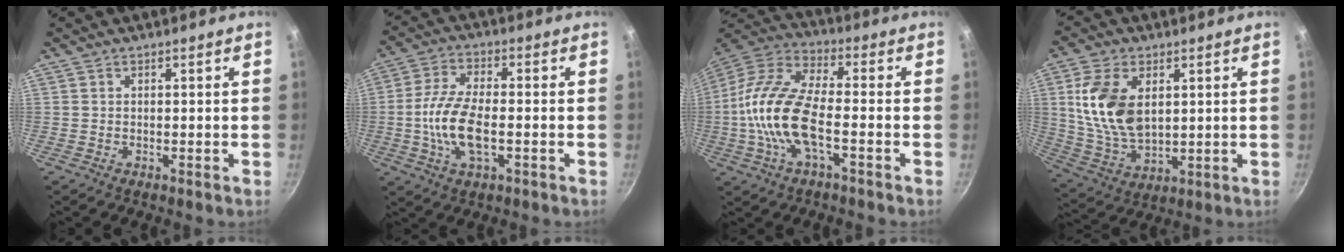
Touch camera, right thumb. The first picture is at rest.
{"total": 10.6, "force": [-2.0, 4.8, 9.3], "torque": [-0.184, 0.017, -0.047]}
{"total": 16.4, "force": [-3.3, 6.9, 14.5], "torque": [-0.286, 0.035, -0.082]}
{"total": 13.9, "force": [3.2, 8.5, 10.5], "torque": [-0.189, -0.021, 0.072]}